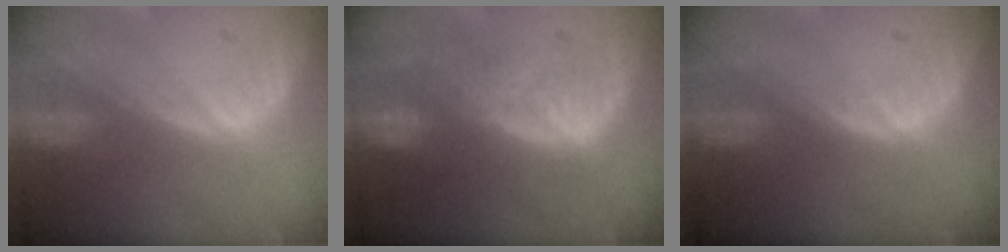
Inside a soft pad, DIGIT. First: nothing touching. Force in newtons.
{"total": 10.2, "press": 8.6, "slide": 5.4}
{"total": 0.7, "press": 0.6, "slide": 0.2}